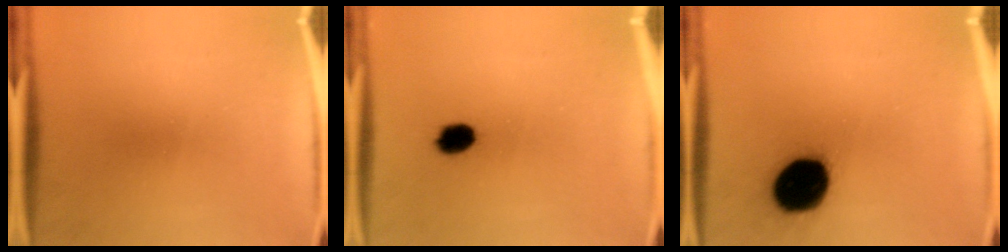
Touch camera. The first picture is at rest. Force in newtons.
{"total": 4.3}
{"total": 18.6}